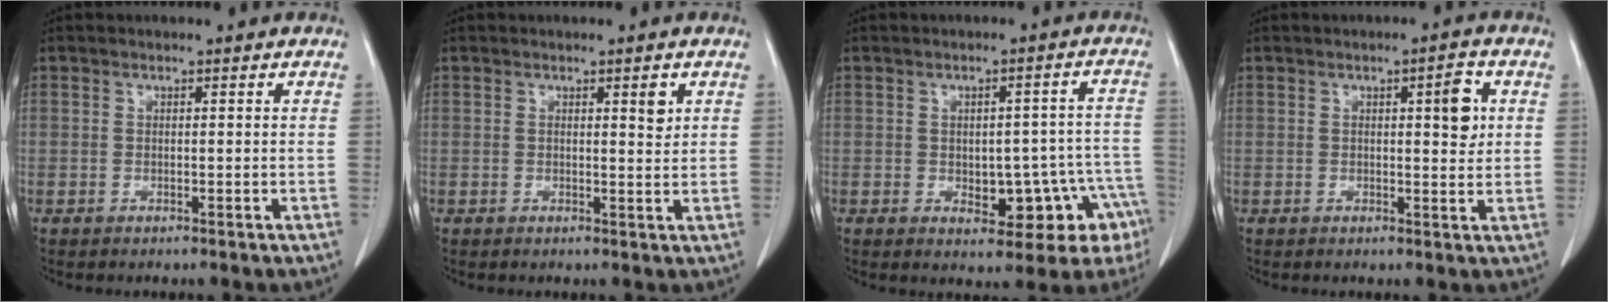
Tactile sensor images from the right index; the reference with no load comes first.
{"total": 2.0, "force": [0.9, 0.4, 1.7], "torque": [-0.025, -0.004, 0.012]}
{"total": 10.8, "force": [-4.5, 5.2, 8.3], "torque": [-0.060, 0.030, -0.050]}
{"total": 4.2, "force": [1.1, 1.1, 3.9], "torque": [-0.054, 0.000, 0.013]}